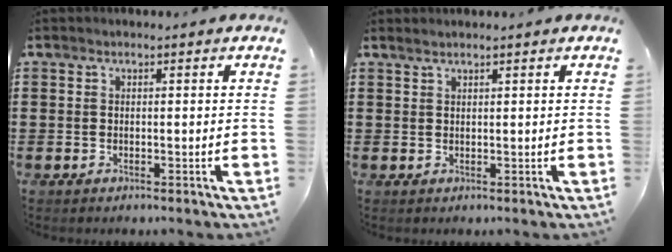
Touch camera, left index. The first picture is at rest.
{"total": 0.9, "force": [0.8, -0.1, 0.4], "torque": [-0.008, -0.001, 0.015]}